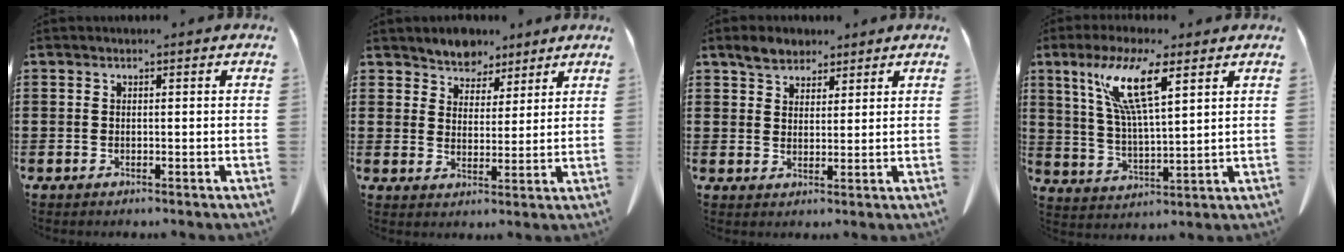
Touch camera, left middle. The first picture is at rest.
{"total": 4.4, "force": [3.9, 1.9, -0.4], "torque": [-0.015, -0.013, 0.071]}
{"total": 3.7, "force": [2.9, 1.9, 1.1], "torque": [-0.031, 0.009, 0.055]}
{"total": 10.6, "force": [6.1, 1.9, 8.4], "torque": [-0.178, -0.002, 0.105]}